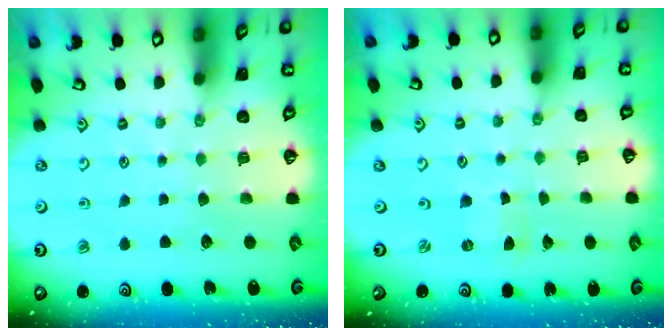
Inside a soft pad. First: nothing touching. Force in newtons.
{"total": 0.0}